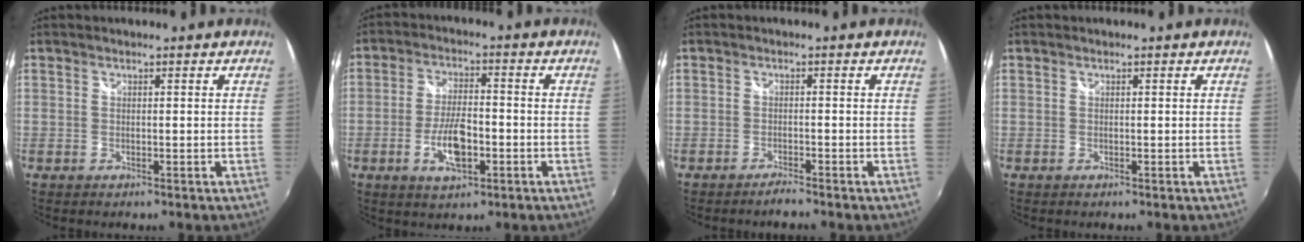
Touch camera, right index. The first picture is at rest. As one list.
[{"total": 8.1, "force": [-2.9, 3.1, 6.9], "torque": [-0.139, -0.003, -0.050]}, {"total": 1.8, "force": [-1.7, -0.1, 0.5], "torque": [-0.019, -0.006, -0.035]}, {"total": 0.0}]